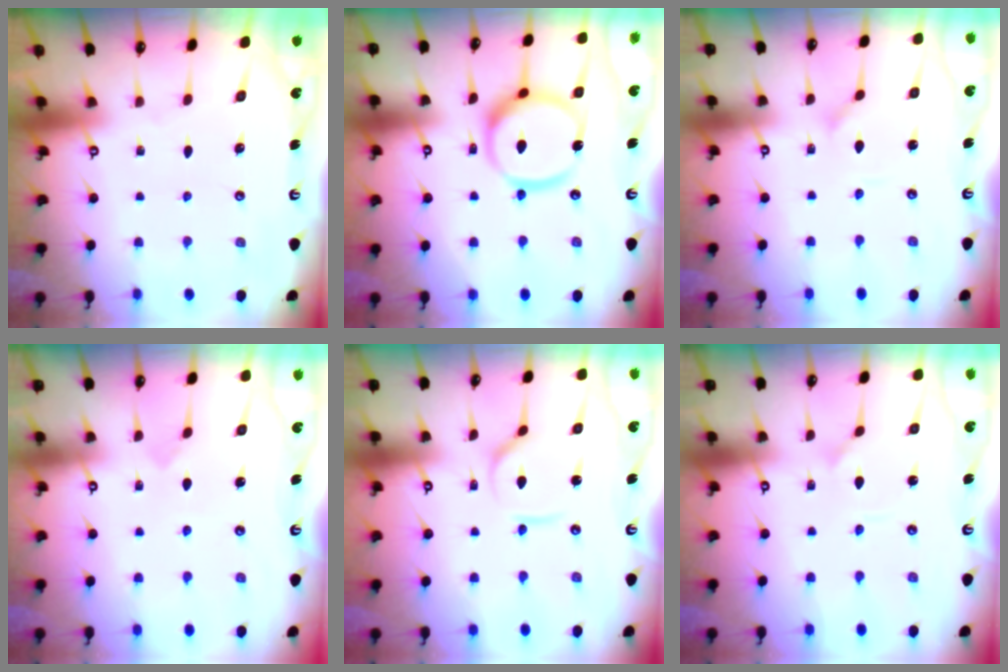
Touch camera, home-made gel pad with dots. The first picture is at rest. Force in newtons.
{"total": 18.3, "press": 18.2, "slide": 2.0}
{"total": 1.8, "press": 1.8, "slide": 0.1}
{"total": 2.9, "press": 2.9, "slide": 0.2}
{"total": 5.9, "press": 5.9, "slide": 0.6}
{"total": 1.7, "press": 1.7, "slide": 0.1}